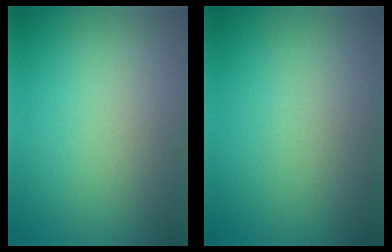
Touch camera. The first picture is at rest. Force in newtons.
{"total": 0.0}